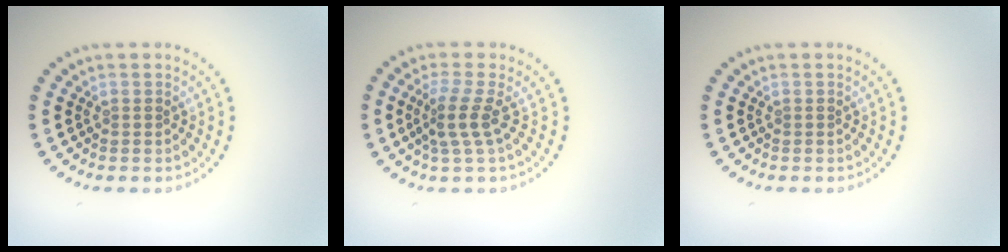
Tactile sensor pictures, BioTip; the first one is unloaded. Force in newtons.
{"total": 2.6, "press": 1.9, "slide": 1.9}
{"total": 0.0}